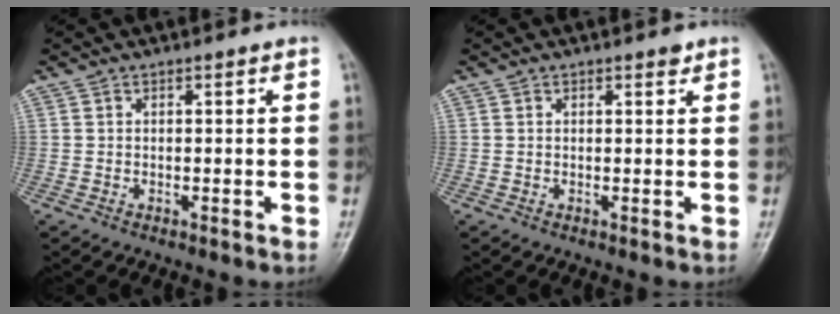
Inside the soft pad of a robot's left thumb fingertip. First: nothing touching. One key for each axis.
{"total": 1.0, "fx": 0.8, "fy": 0.5, "fz": 0.4, "tx": 0.000, "ty": -0.005, "tz": 0.008}